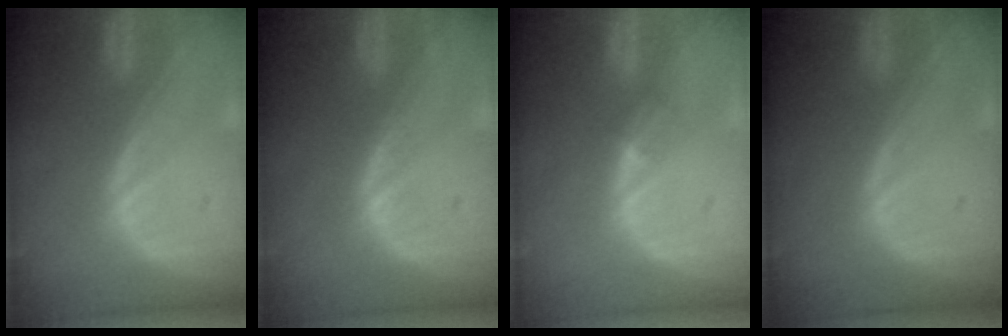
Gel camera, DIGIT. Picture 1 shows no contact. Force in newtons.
{"total": 0.7, "press": 0.6, "slide": 0.3}
{"total": 1.5, "press": 1.2, "slide": 1.0}
{"total": 0.0}